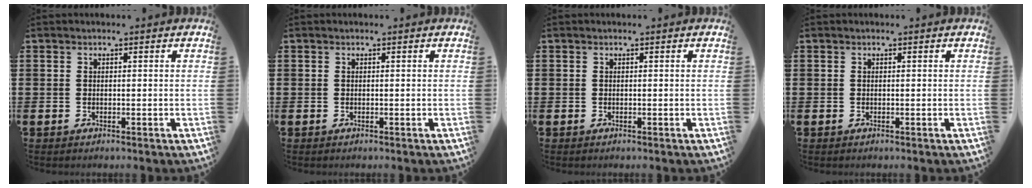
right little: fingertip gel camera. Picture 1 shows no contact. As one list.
[{"total": 0.0}, {"total": 0.0}, {"total": 0.0}]